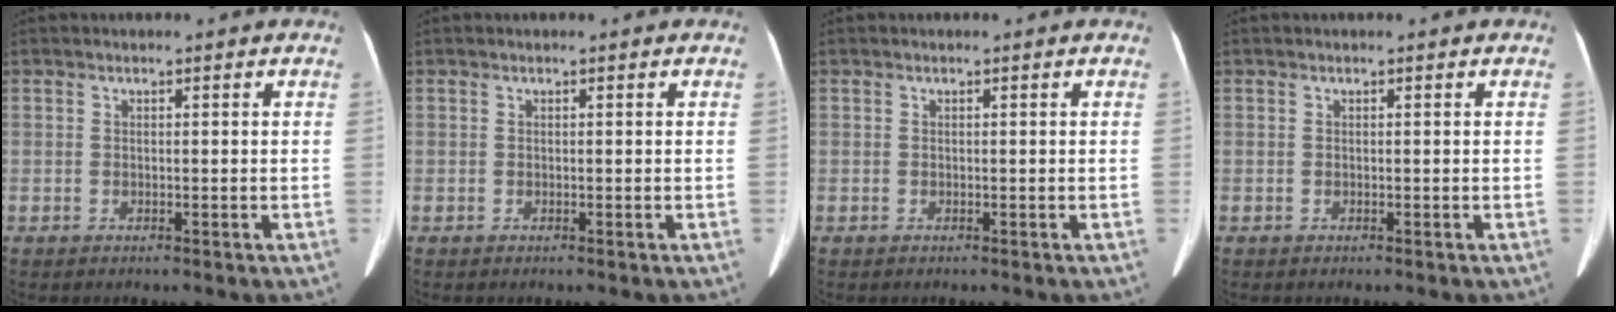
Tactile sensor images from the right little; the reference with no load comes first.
{"total": 0.0}
{"total": 0.0}
{"total": 0.0}